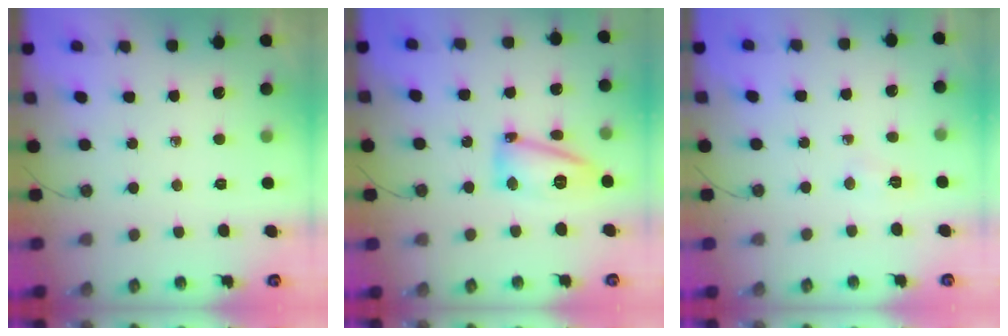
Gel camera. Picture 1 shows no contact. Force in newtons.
{"total": 12.7, "press": 12.6, "slide": 1.4}
{"total": 2.5, "press": 2.4, "slide": 0.4}